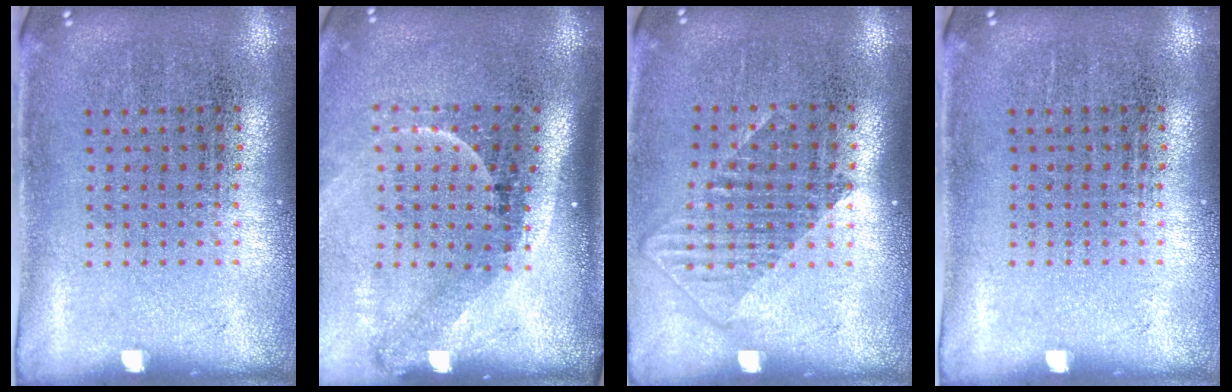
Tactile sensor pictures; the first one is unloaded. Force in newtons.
{"total": 2.2, "press": 1.5, "slide": 1.7}
{"total": 1.2, "press": 1.0, "slide": 0.8}
{"total": 0.0}